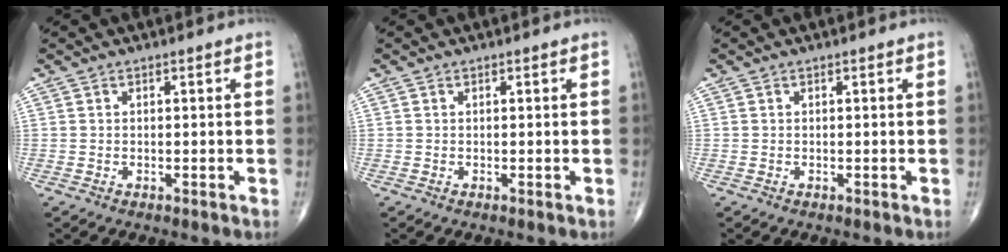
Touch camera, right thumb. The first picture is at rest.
{"total": 0.0}
{"total": 0.0}